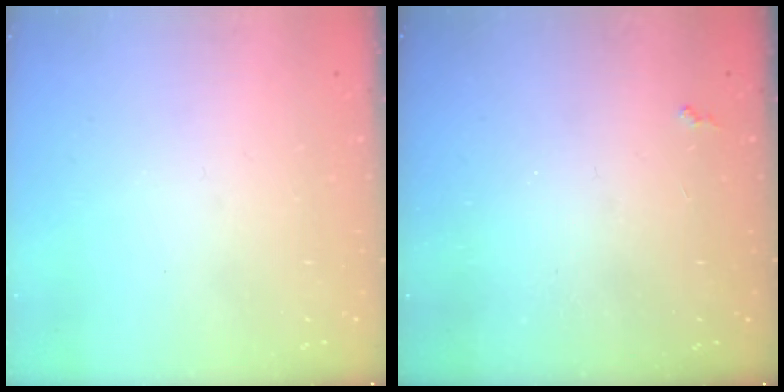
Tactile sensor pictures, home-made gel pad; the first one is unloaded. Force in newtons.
{"total": 2.3, "press": 2.2, "slide": 0.4}